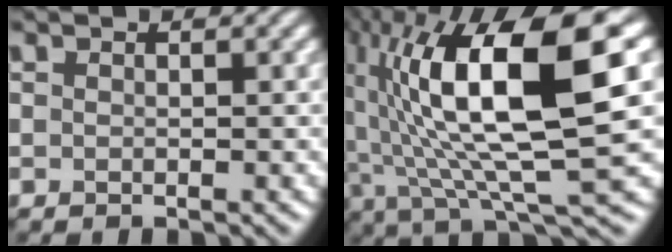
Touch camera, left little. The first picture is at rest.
{"total": 15.8, "force": [3.7, 4.7, 14.6], "torque": [-0.269, 0.008, 0.067]}